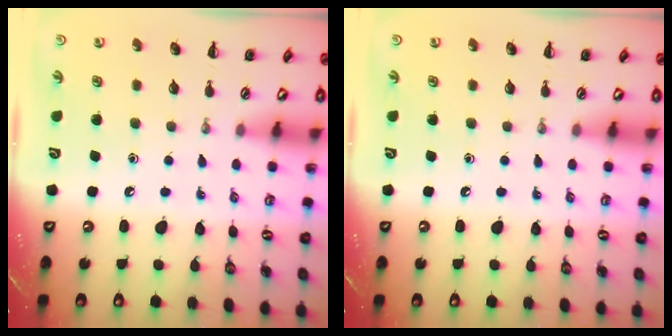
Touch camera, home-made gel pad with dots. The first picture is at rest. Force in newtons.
{"total": 0.0}